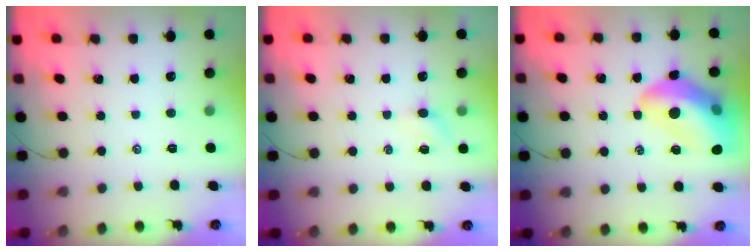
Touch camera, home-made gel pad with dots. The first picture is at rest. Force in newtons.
{"total": 2.3, "press": 2.2, "slide": 0.8}
{"total": 17.9, "press": 17.6, "slide": 3.3}